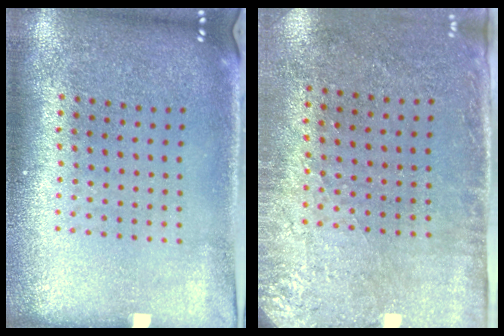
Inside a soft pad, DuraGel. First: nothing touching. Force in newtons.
{"total": 2.8, "press": 2.3, "slide": 1.6}